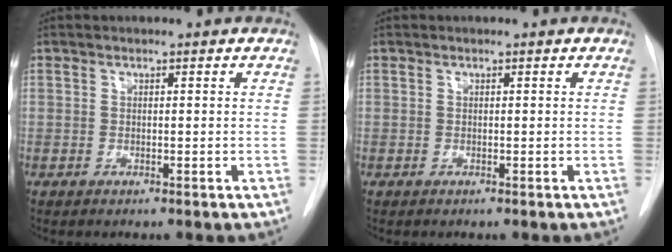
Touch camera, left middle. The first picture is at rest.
{"total": 0.0}